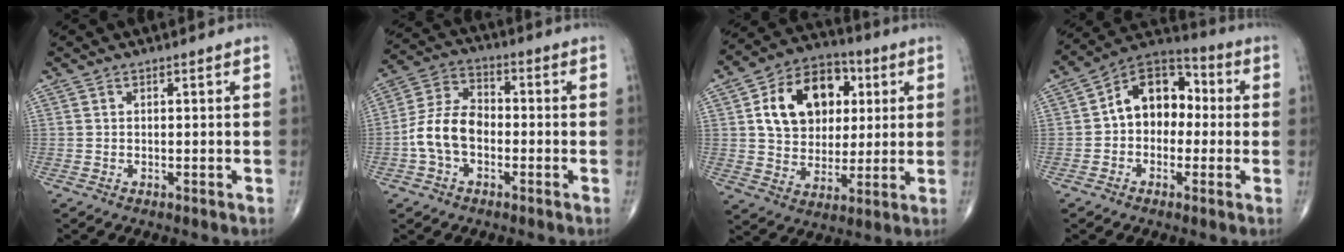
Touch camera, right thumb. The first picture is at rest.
{"total": 10.0, "force": [-2.3, 6.7, 7.1], "torque": [-0.134, 0.036, -0.053]}
{"total": 17.3, "force": [4.4, 12.8, 10.8], "torque": [-0.141, 0.003, 0.073]}
{"total": 12.3, "force": [0.3, 8.9, 8.4], "torque": [-0.095, 0.041, -0.013]}